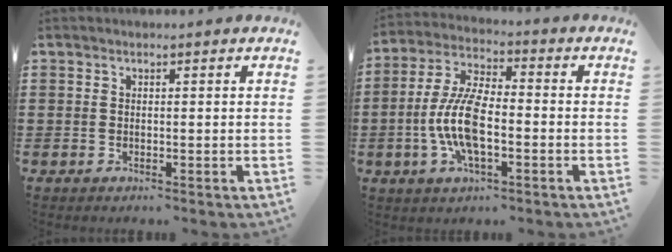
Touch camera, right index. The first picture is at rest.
{"total": 9.6, "force": [-2.1, 3.8, 8.5], "torque": [-0.202, -0.010, -0.047]}